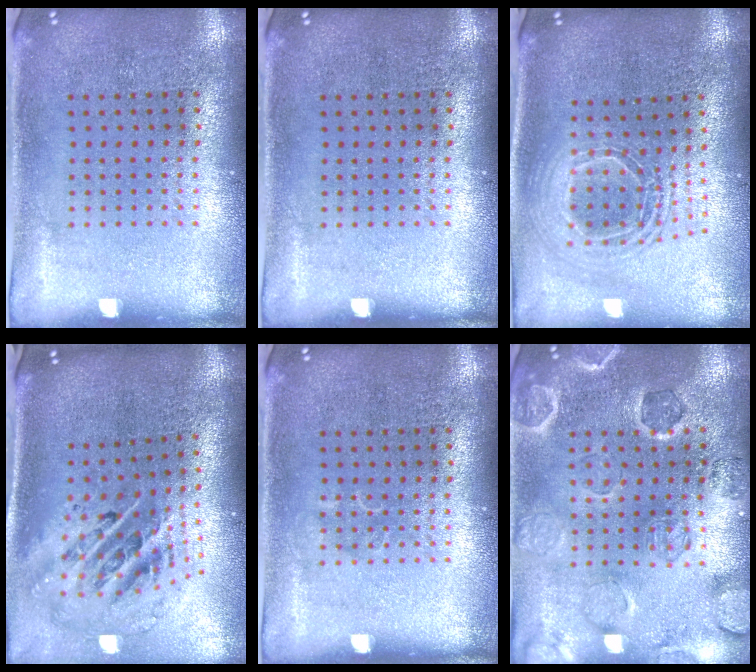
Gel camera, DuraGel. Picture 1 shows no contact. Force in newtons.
{"total": 0.0}
{"total": 2.0, "press": 1.6, "slide": 1.2}
{"total": 2.7, "press": 1.8, "slide": 2.0}
{"total": 0.5, "press": 0.5, "slide": 0.1}
{"total": 1.0, "press": 0.9, "slide": 0.3}